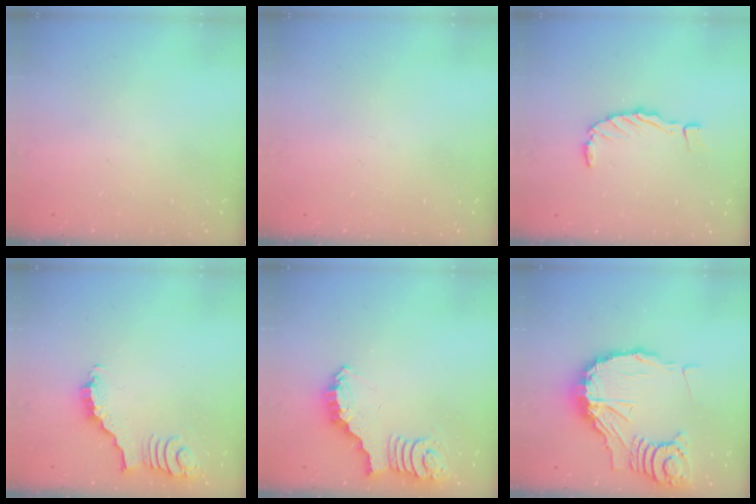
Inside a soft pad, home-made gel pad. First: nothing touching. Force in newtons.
{"total": 0.0}
{"total": 1.2, "press": 1.2, "slide": 0.2}
{"total": 2.5, "press": 2.5, "slide": 0.3}
{"total": 2.6, "press": 2.5, "slide": 0.5}
{"total": 19.8, "press": 19.7, "slide": 2.2}